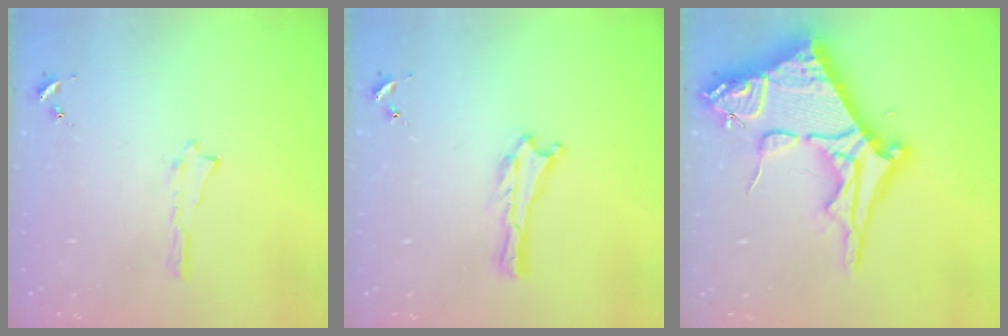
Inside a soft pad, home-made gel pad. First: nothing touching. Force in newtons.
{"total": 0.0}
{"total": 16.1, "press": 16.1, "slide": 1.6}